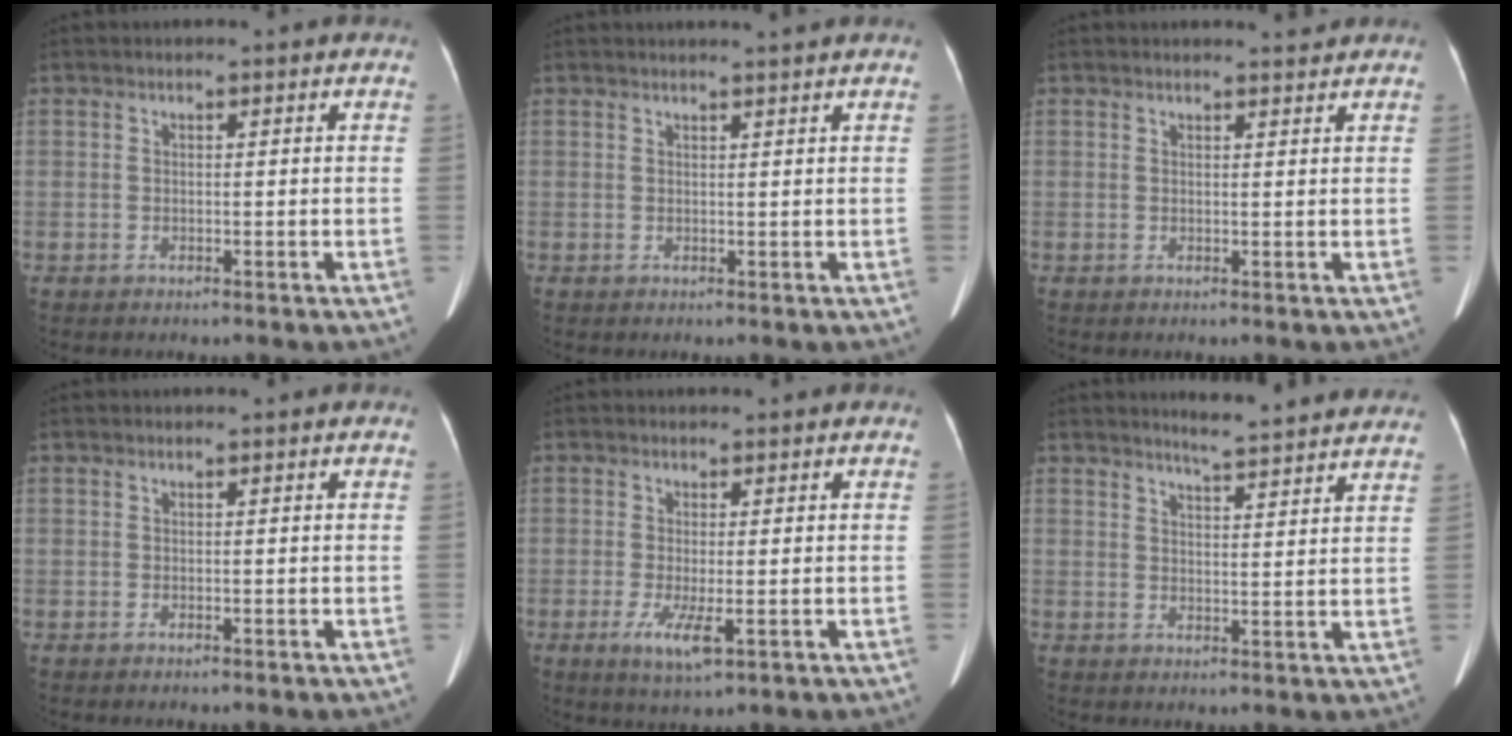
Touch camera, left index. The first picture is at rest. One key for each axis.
{"total": 2.9, "fx": 2.6, "fy": -0.7, "fz": 1.1, "tx": -0.014, "ty": 0.005, "tz": 0.034}
{"total": 1.4, "fx": 1.4, "fy": -0.2, "fz": 0.1, "tx": -0.006, "ty": -0.007, "tz": 0.021}
{"total": 0.0}
{"total": 4.1, "fx": -0.9, "fy": 0.9, "fz": 3.9, "tx": -0.072, "ty": -0.009, "tz": -0.011}
{"total": 10.5, "fx": 10.0, "fy": 0.6, "fz": 3.1, "tx": -0.042, "ty": 0.001, "tz": 0.112}